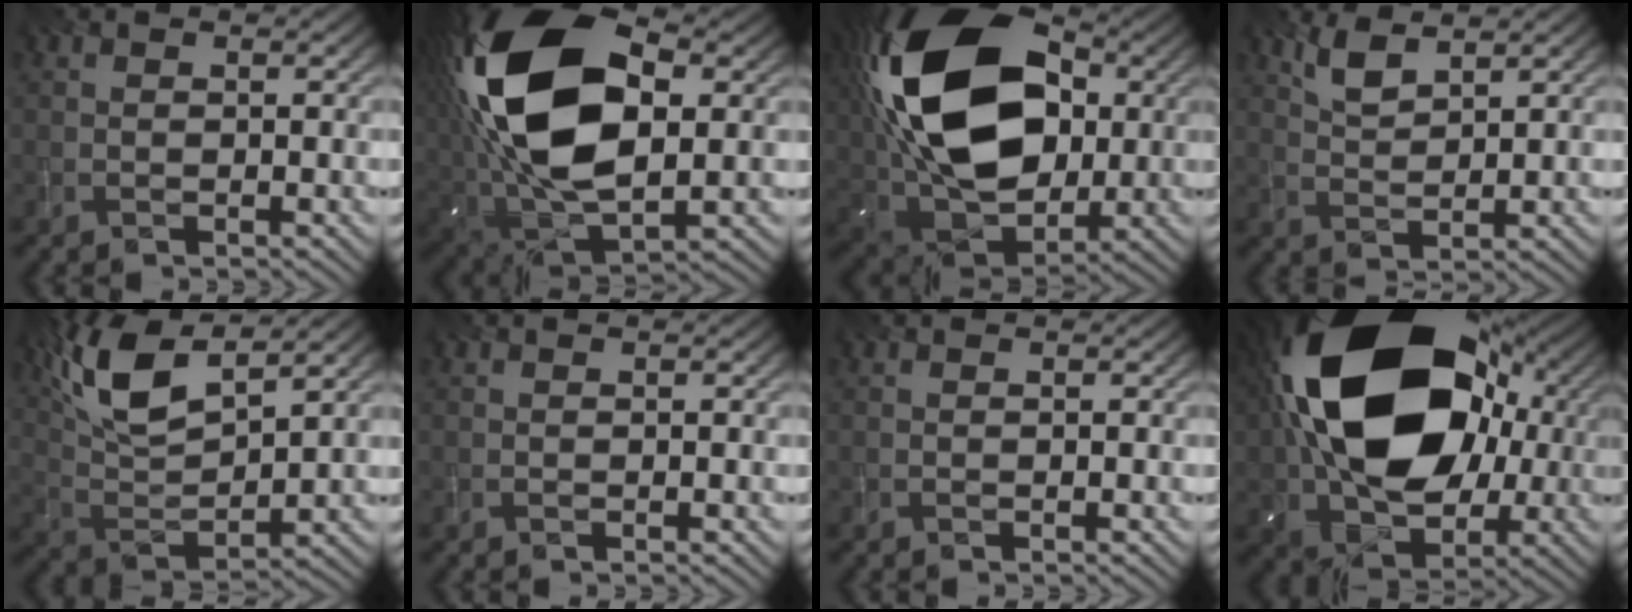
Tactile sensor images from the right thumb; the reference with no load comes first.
{"total": 20.9, "force": [4.0, 12.0, 16.7], "torque": [-0.357, 0.017, 0.060]}
{"total": 21.0, "force": [4.1, 13.5, 15.6], "torque": [-0.316, 0.028, 0.056]}
{"total": 3.7, "force": [2.7, 1.3, 2.3], "torque": [-0.060, -0.004, 0.059]}
{"total": 12.2, "force": [7.5, 4.1, 8.7], "torque": [-0.211, 0.015, 0.149]}
{"total": 0.0}
{"total": 0.0}
{"total": 22.2, "force": [3.5, 15.2, 15.8], "torque": [-0.319, -0.004, 0.063]}